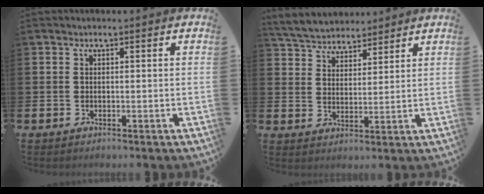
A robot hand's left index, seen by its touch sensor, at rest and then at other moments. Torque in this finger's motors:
{"motor_torque": [0.18, -0.26, -0.02, 0.03]}